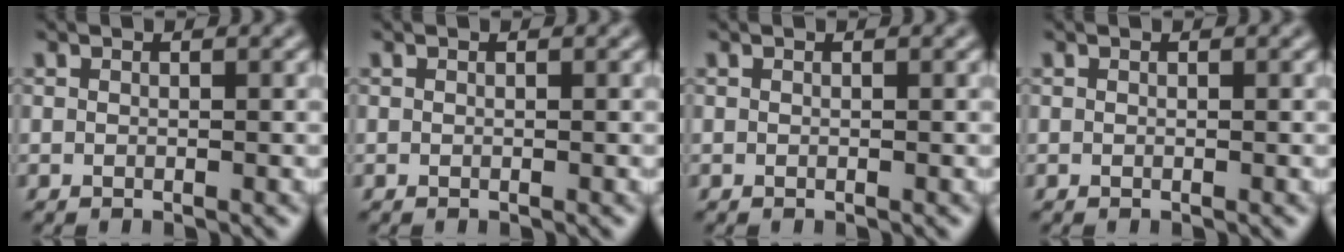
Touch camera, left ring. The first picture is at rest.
{"total": 0.0}
{"total": 0.0}
{"total": 0.0}